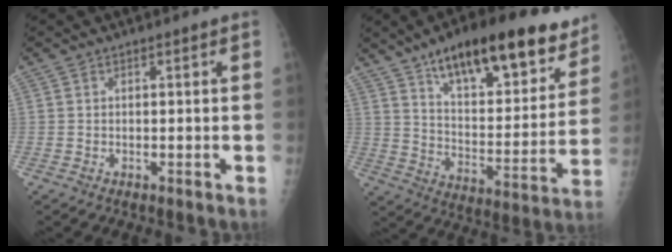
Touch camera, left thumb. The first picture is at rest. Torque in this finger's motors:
{"motor_torque": [0.38, 0.40, 1.53, -1.24, 0.15]}